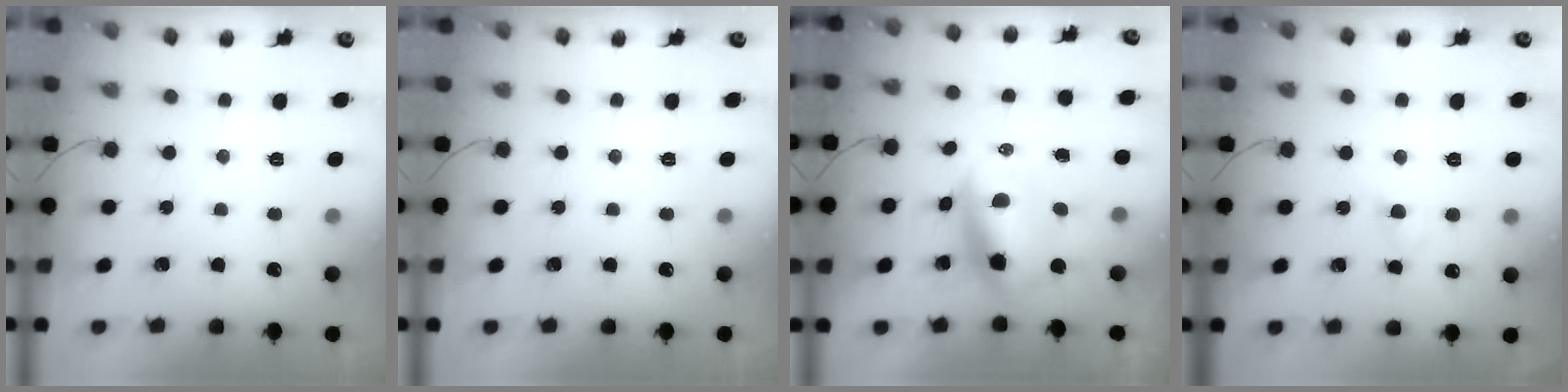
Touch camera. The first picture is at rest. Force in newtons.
{"total": 0.0}
{"total": 8.3, "press": 8.1, "slide": 2.2}
{"total": 3.6, "press": 3.4, "slide": 1.1}